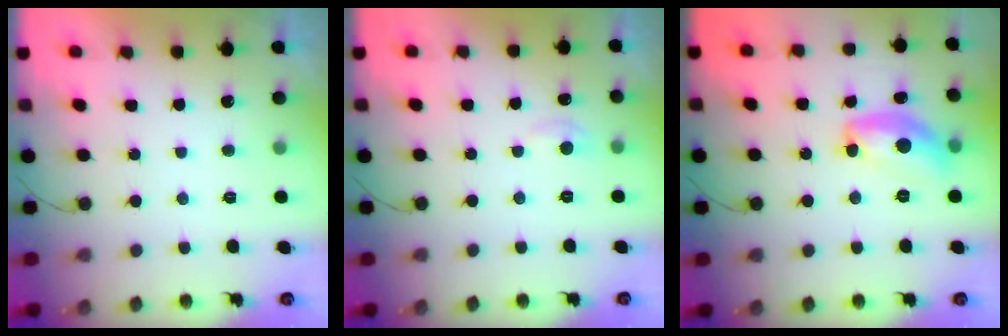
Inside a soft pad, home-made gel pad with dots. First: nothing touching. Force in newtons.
{"total": 5.8, "press": 5.8, "slide": 0.7}
{"total": 14.0, "press": 14.0, "slide": 1.0}